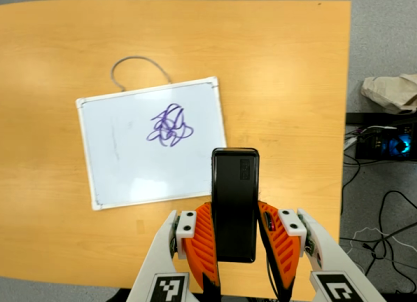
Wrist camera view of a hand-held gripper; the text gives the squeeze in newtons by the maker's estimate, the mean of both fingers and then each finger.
{"total": 3.8, "left": 2.2, "right": 5.4}